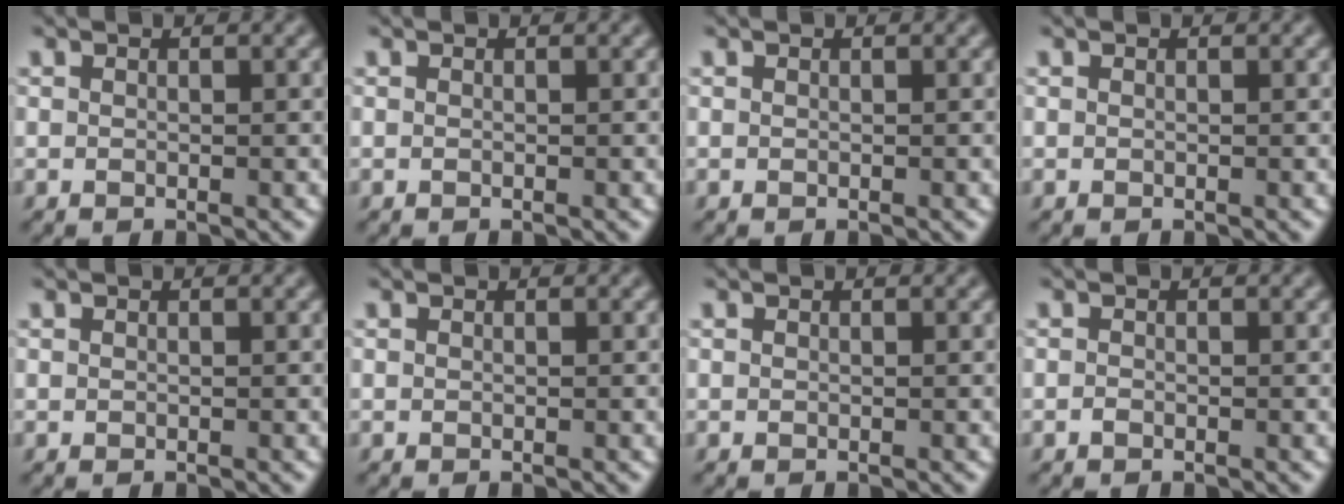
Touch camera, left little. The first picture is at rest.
{"total": 0.0}
{"total": 0.0}
{"total": 0.0}
{"total": 0.0}
{"total": 0.0}
{"total": 0.0}
{"total": 0.5, "force": [-0.3, 0.2, 0.3], "torque": [-0.007, -0.001, -0.006]}